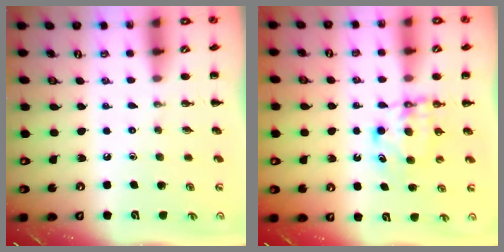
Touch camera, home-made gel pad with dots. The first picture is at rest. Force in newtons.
{"total": 6.0, "press": 5.9, "slide": 0.7}